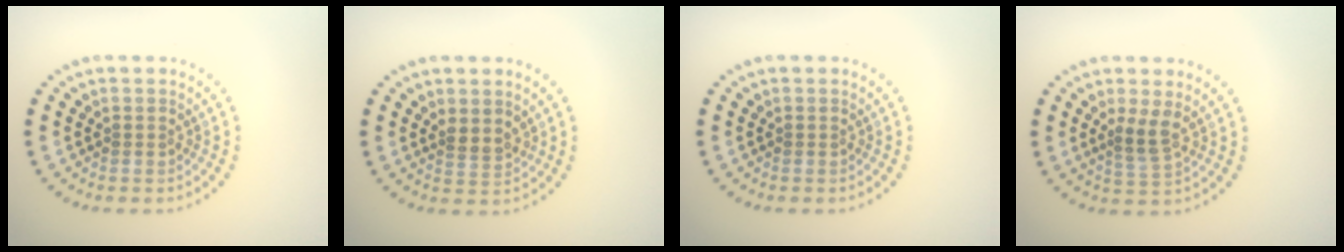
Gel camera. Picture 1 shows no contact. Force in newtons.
{"total": 1.8, "press": 1.4, "slide": 1.2}
{"total": 0.0}
{"total": 2.0, "press": 1.5, "slide": 1.4}